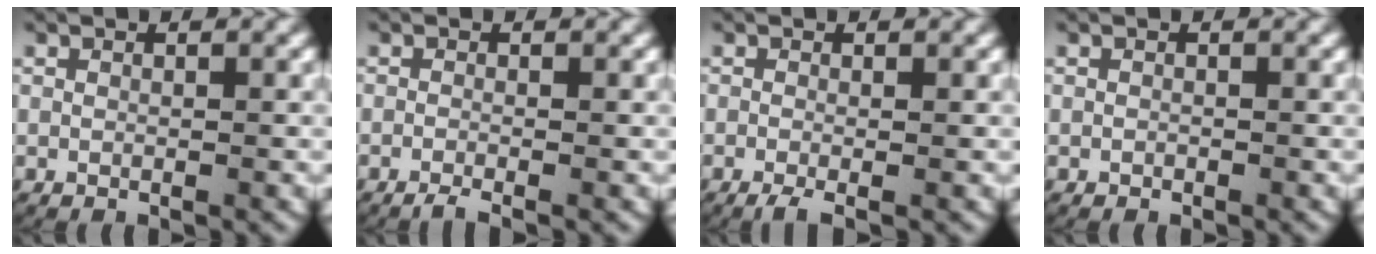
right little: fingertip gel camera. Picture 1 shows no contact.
{"total": 1.5, "force": [-1.3, 0.1, 0.7], "torque": [-0.014, -0.007, -0.021]}
{"total": 1.8, "force": [-1.3, 0.4, 1.2], "torque": [-0.026, -0.009, -0.019]}
{"total": 0.0}